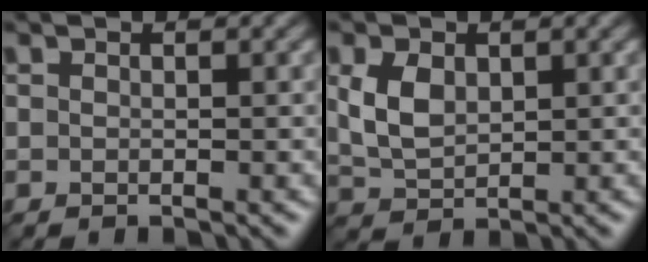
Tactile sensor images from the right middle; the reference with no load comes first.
{"total": 3.5, "force": [1.0, 2.4, 2.4], "torque": [-0.058, 0.000, 0.023]}